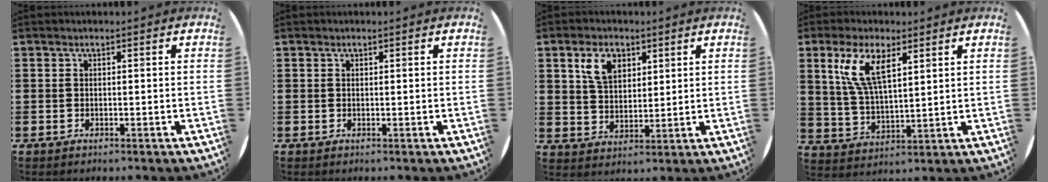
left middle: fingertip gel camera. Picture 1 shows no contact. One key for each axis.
{"total": 0.0}
{"total": 5.2, "fx": 2.9, "fy": 3.1, "fz": 3.1, "tx": -0.056, "ty": 0.003, "tz": 0.049}
{"total": 8.0, "fx": 4.5, "fy": 2.5, "fz": 6.1, "tx": -0.133, "ty": 0.005, "tz": 0.079}